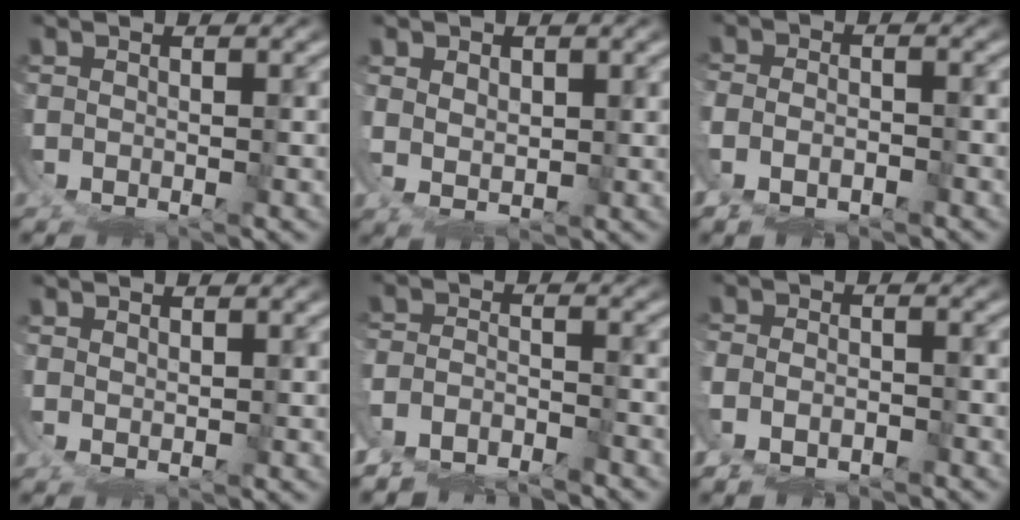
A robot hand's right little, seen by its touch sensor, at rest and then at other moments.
{"total": 3.2, "force": [1.4, 1.6, 2.4], "torque": [-0.055, -0.016, 0.036]}
{"total": 3.3, "force": [-1.6, 1.5, 2.4], "torque": [-0.051, -0.015, -0.019]}
{"total": 1.8, "force": [1.6, -0.5, 0.5], "torque": [-0.008, 0.000, 0.036]}
{"total": 5.6, "force": [-4.1, 3.2, 2.0], "torque": [-0.038, -0.015, -0.069]}
{"total": 2.9, "force": [-1.6, 1.4, 1.9], "torque": [-0.043, -0.016, -0.020]}